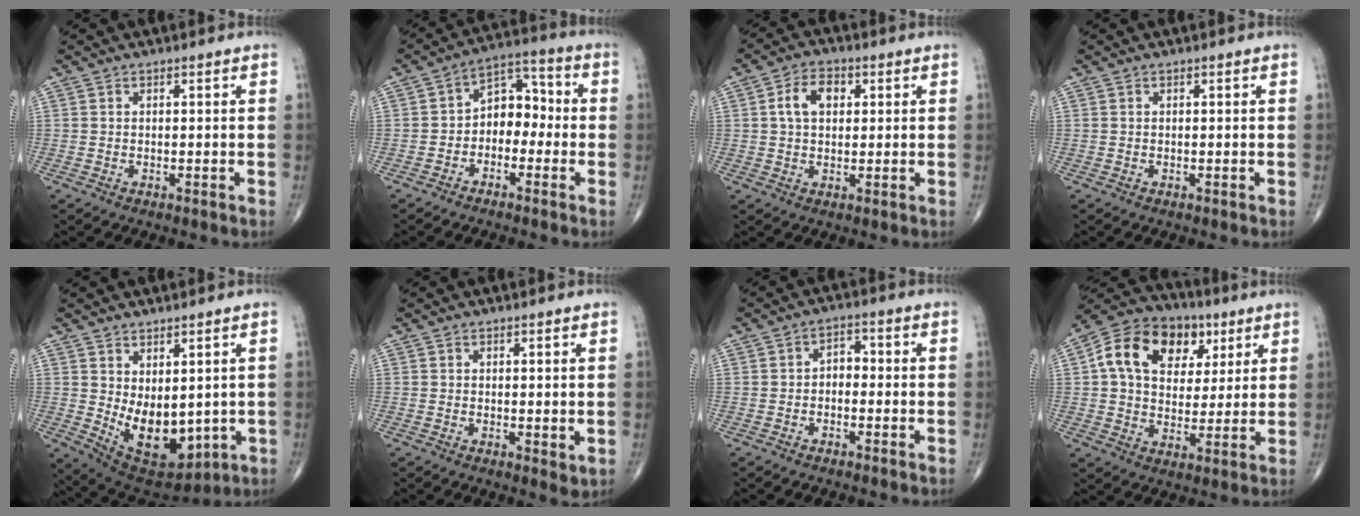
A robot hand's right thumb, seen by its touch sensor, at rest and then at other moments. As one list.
[{"total": 8.2, "force": [-1.6, 6.0, 5.4], "torque": [-0.051, 0.045, -0.044]}, {"total": 6.3, "force": [1.5, 4.2, 4.4], "torque": [-0.069, 0.011, 0.020]}, {"total": 0.0}, {"total": 12.4, "force": [-0.2, 7.0, 10.3], "torque": [-0.130, -0.023, 0.031]}, {"total": 1.9, "force": [0.2, 0.7, 1.8], "torque": [-0.026, -0.010, 0.003]}, {"total": 3.2, "force": [-0.6, 2.3, 2.2], "torque": [-0.020, 0.017, -0.021]}, {"total": 17.7, "force": [6.0, 12.5, 10.9], "torque": [-0.160, 0.008, 0.094]}]